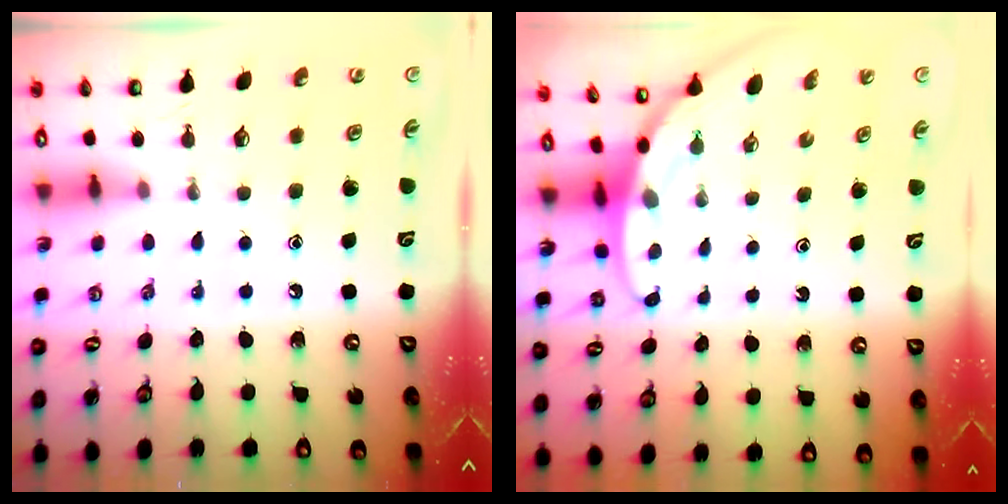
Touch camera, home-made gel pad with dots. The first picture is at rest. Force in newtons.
{"total": 3.0, "press": 3.0, "slide": 0.1}